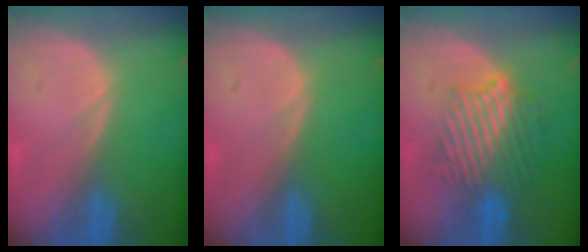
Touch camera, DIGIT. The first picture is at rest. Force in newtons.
{"total": 0.0}
{"total": 8.9, "press": 8.8, "slide": 1.7}